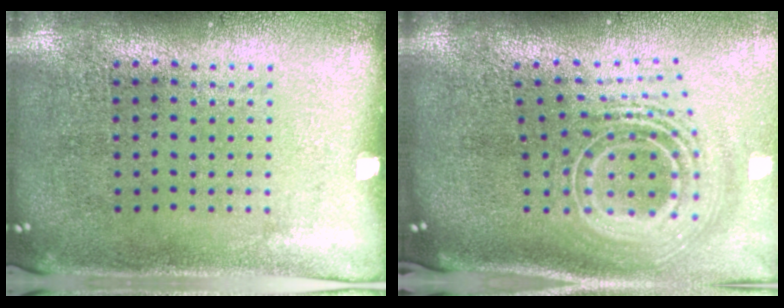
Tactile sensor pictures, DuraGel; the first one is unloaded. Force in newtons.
{"total": 2.8, "press": 1.9, "slide": 2.1}